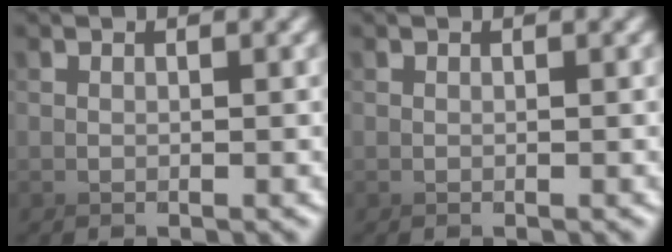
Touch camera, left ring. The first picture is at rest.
{"total": 0.0}